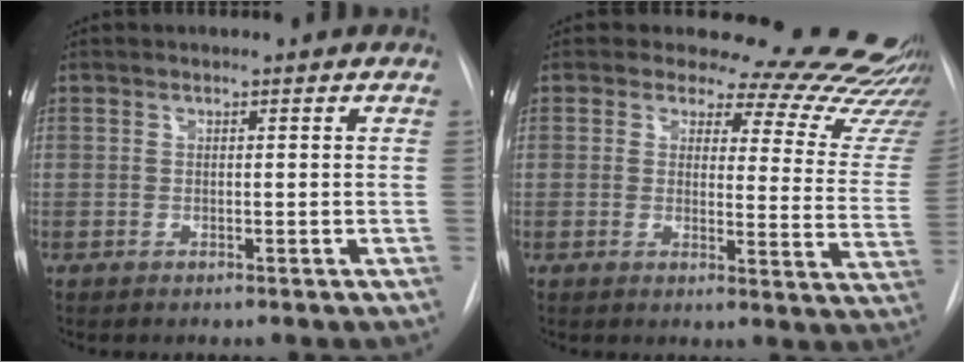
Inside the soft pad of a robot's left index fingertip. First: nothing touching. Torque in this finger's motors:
{"motor_torque": [1.07, -1.04, 0.03, -0.06]}